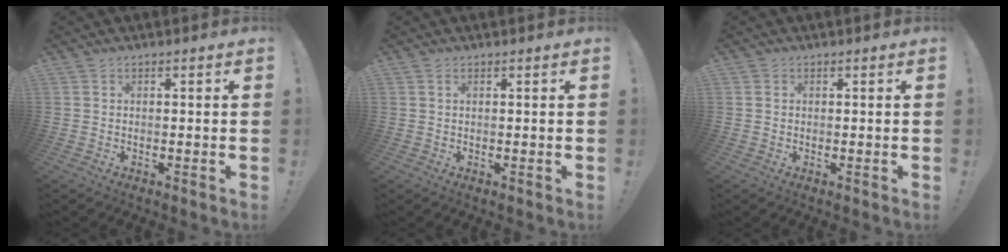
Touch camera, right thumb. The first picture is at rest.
{"total": 0.6, "force": [0.4, 0.1, 0.5], "torque": [-0.013, 0.002, 0.007]}
{"total": 0.9, "force": [0.0, 0.9, 0.1], "torque": [0.003, 0.002, 0.000]}